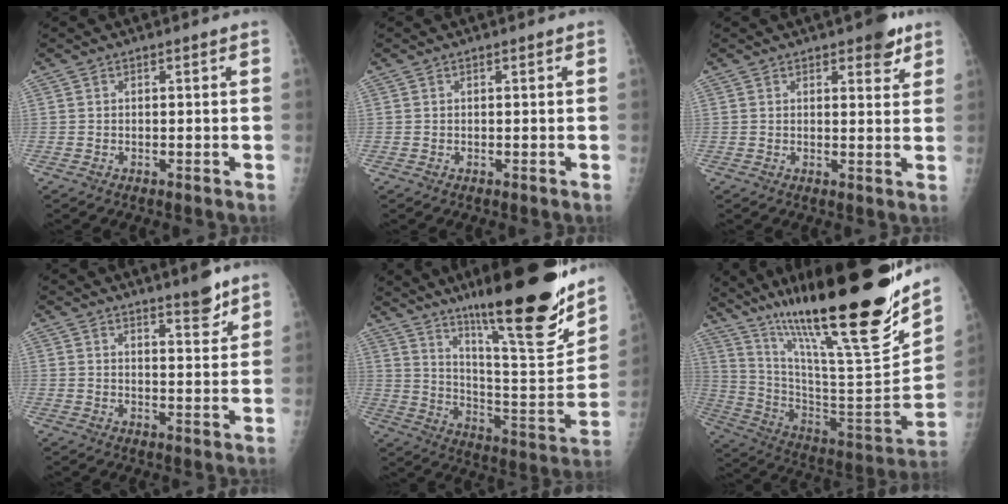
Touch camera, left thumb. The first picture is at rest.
{"total": 0.0}
{"total": 4.7, "force": [3.1, 1.9, 3.1], "torque": [-0.021, -0.015, 0.036]}
{"total": 5.2, "force": [4.1, 0.9, 3.1], "torque": [-0.032, -0.034, 0.058]}
{"total": 26.6, "force": [18.3, 4.2, 18.9], "torque": [-0.268, -0.089, 0.295]}
{"total": 35.1, "force": [24.5, 5.2, 24.7], "torque": [-0.383, -0.097, 0.399]}